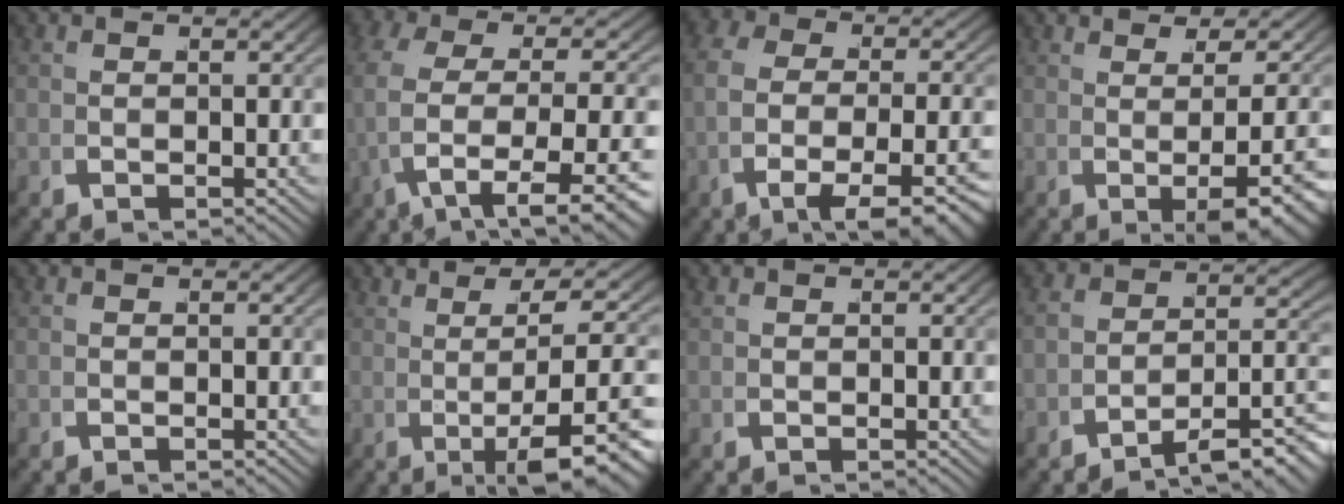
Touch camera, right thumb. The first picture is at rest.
{"total": 8.4, "force": [-0.6, 4.6, 7.0], "torque": [-0.168, -0.027, 0.018]}
{"total": 6.7, "force": [-1.4, 3.2, 5.8], "torque": [-0.113, -0.014, -0.009]}
{"total": 4.7, "force": [0.2, 1.4, 4.5], "torque": [-0.061, -0.006, 0.010]}
{"total": 0.0}
{"total": 7.8, "force": [0.1, 2.6, 7.4], "torque": [-0.111, -0.006, 0.014]}
{"total": 0.5, "force": [0.5, -0.1, 0.0], "torque": [-0.006, -0.002, 0.013]}
{"total": 6.5, "force": [-3.4, 2.9, 4.7], "torque": [-0.052, -0.012, -0.045]}